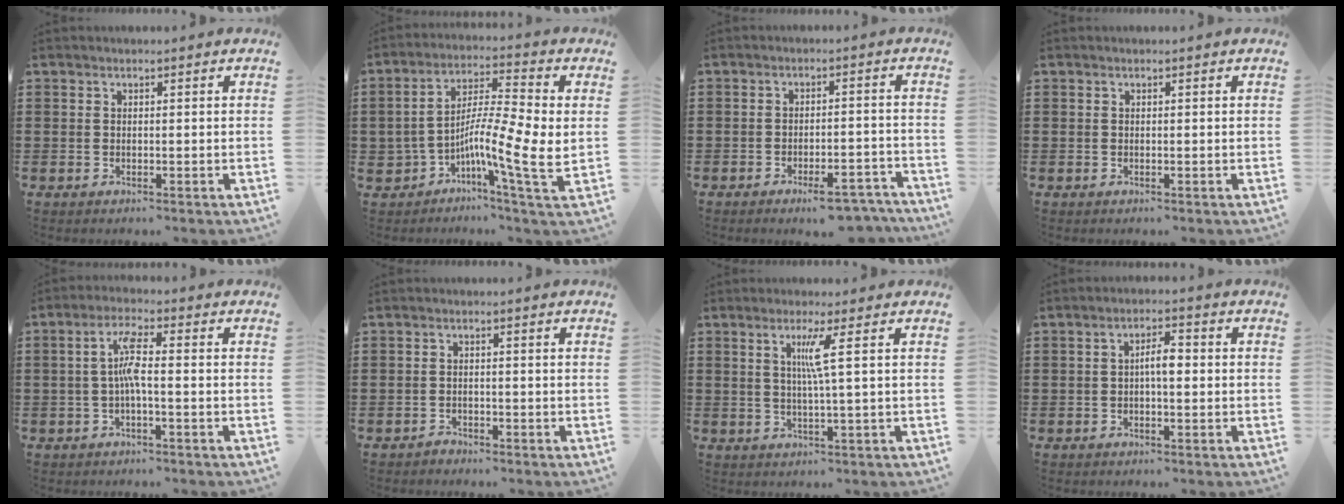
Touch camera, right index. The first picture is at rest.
{"total": 9.7, "force": [-2.4, 1.5, 9.2], "torque": [-0.178, -0.014, -0.046]}
{"total": 5.1, "force": [-4.4, 0.7, 2.6], "torque": [-0.038, 0.000, -0.078]}
{"total": 0.0}
{"total": 5.0, "force": [-0.6, 0.8, 4.9], "torque": [-0.091, 0.007, -0.016]}
{"total": 1.3, "force": [-1.3, 0.4, -0.1], "torque": [-0.001, 0.004, -0.029]}
{"total": 4.0, "force": [1.0, -0.9, 3.7], "torque": [-0.074, -0.006, 0.010]}
{"total": 3.2, "force": [-0.3, 0.9, 3.1], "torque": [-0.056, 0.006, -0.008]}